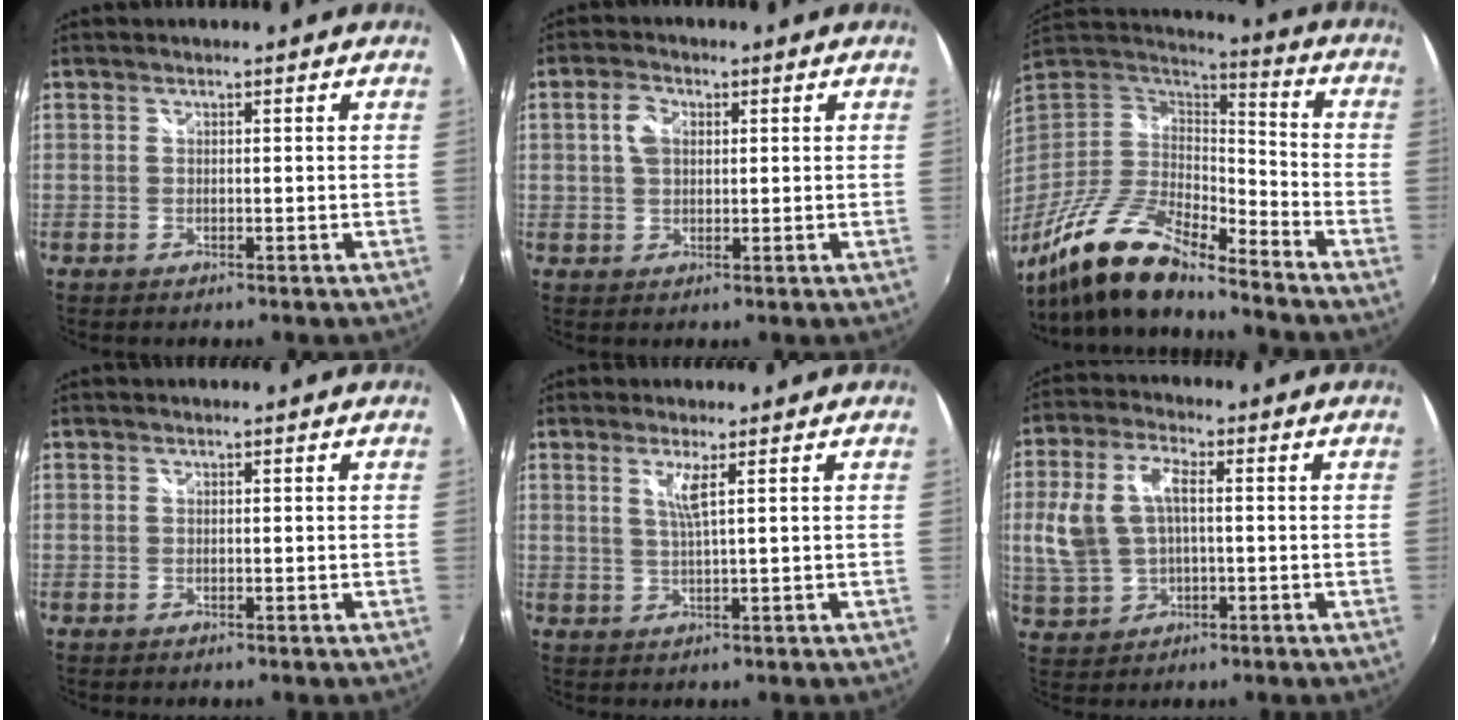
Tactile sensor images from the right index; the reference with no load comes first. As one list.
[{"total": 4.1, "force": [1.3, 2.8, 2.7], "torque": [-0.050, 0.013, 0.022]}, {"total": 18.7, "force": [-14.4, 5.1, 10.9], "torque": [-0.220, -0.032, -0.272]}, {"total": 0.0}, {"total": 2.8, "force": [1.5, -0.7, 2.3], "torque": [-0.043, -0.003, 0.028]}, {"total": 11.0, "force": [0.1, 6.7, 8.7], "torque": [-0.194, 0.013, 0.010]}]